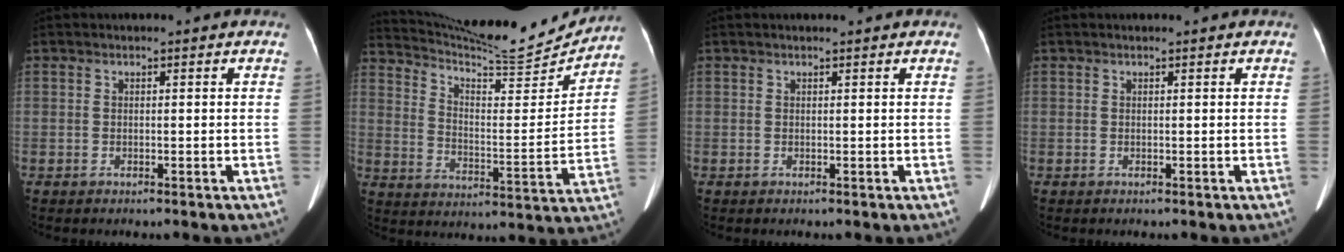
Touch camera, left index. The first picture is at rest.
{"total": 18.6, "force": [18.0, 0.7, 4.6], "torque": [-0.089, -0.045, 0.266]}
{"total": 1.4, "force": [1.2, 0.1, 0.7], "torque": [-0.008, 0.018, 0.019]}
{"total": 0.7, "force": [0.6, 0.1, 0.3], "torque": [-0.005, 0.013, 0.011]}